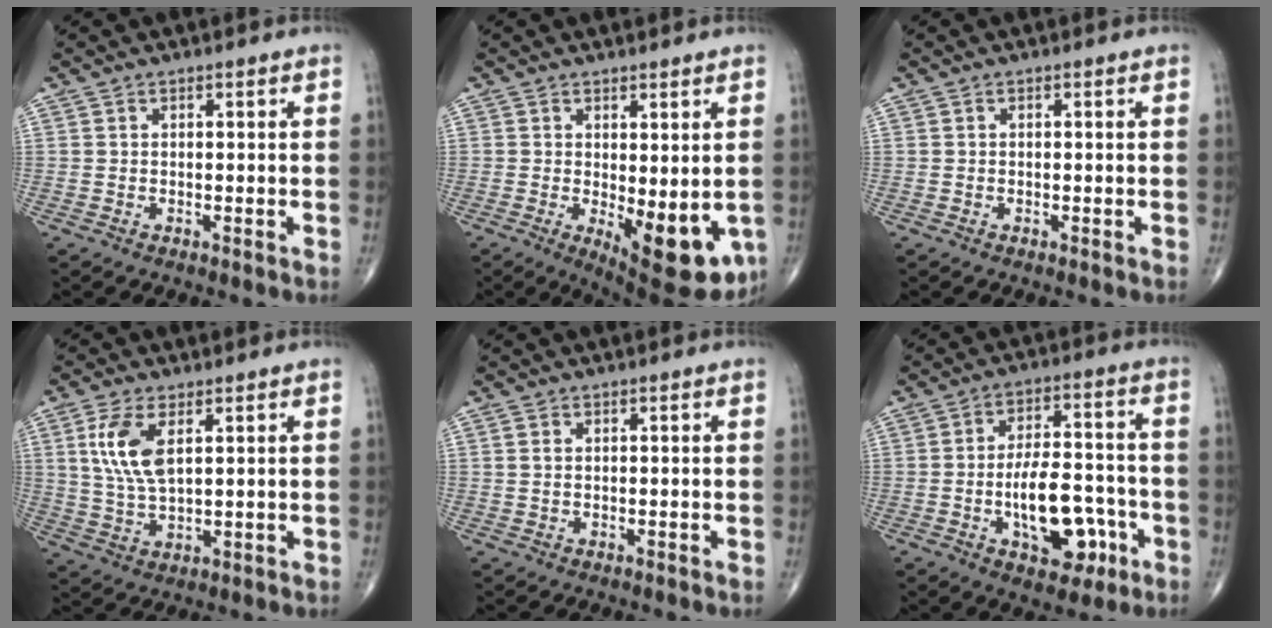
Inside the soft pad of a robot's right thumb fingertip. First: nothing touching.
{"total": 12.8, "force": [-2.6, 5.1, 11.5], "torque": [-0.135, -0.025, -0.019]}
{"total": 0.0}
{"total": 8.9, "force": [2.9, 4.0, 7.4], "torque": [-0.158, -0.008, 0.063]}
{"total": 1.1, "force": [0.4, 0.7, 0.8], "torque": [-0.023, 0.003, 0.012]}
{"total": 14.0, "force": [-4.4, 7.2, 11.1], "torque": [-0.149, 0.034, -0.063]}